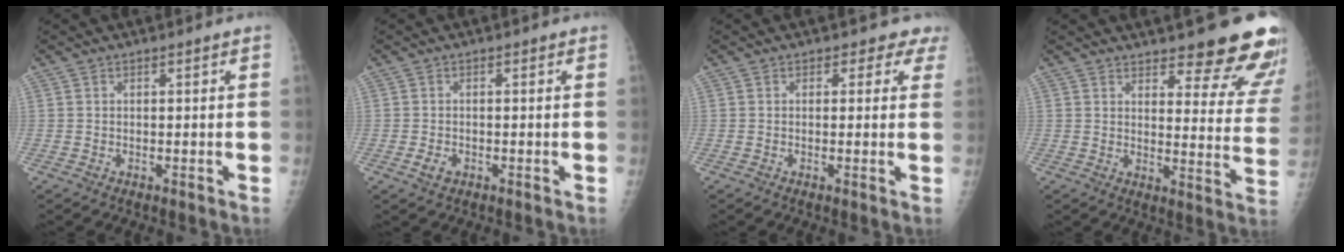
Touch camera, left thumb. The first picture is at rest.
{"total": 2.1, "force": [-0.9, 1.5, 1.2], "torque": [-0.018, 0.001, -0.013]}
{"total": 2.3, "force": [1.5, 1.7, 0.5], "torque": [0.022, -0.006, 0.001]}
{"total": 17.2, "force": [14.0, 4.5, 8.8], "torque": [-0.067, -0.100, 0.161]}